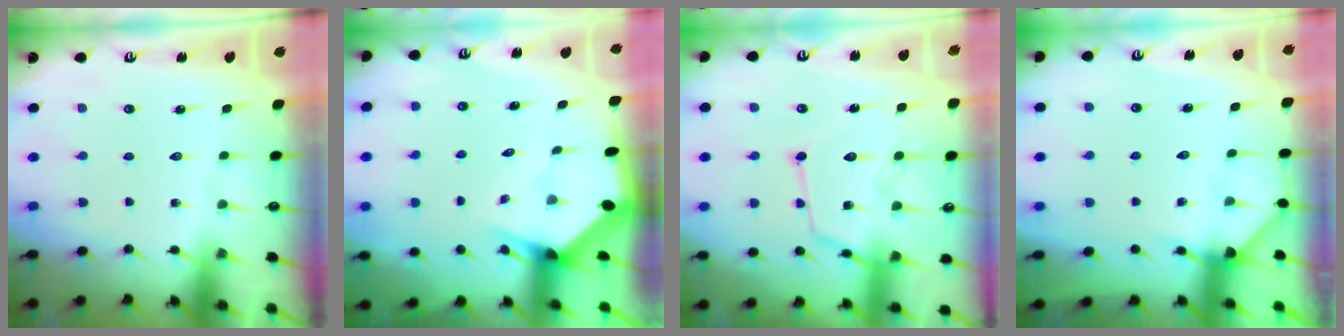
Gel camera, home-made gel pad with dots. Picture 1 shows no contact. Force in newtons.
{"total": 2.8, "press": 2.8, "slide": 0.3}
{"total": 13.2, "press": 13.1, "slide": 1.2}
{"total": 4.1, "press": 4.0, "slide": 0.5}